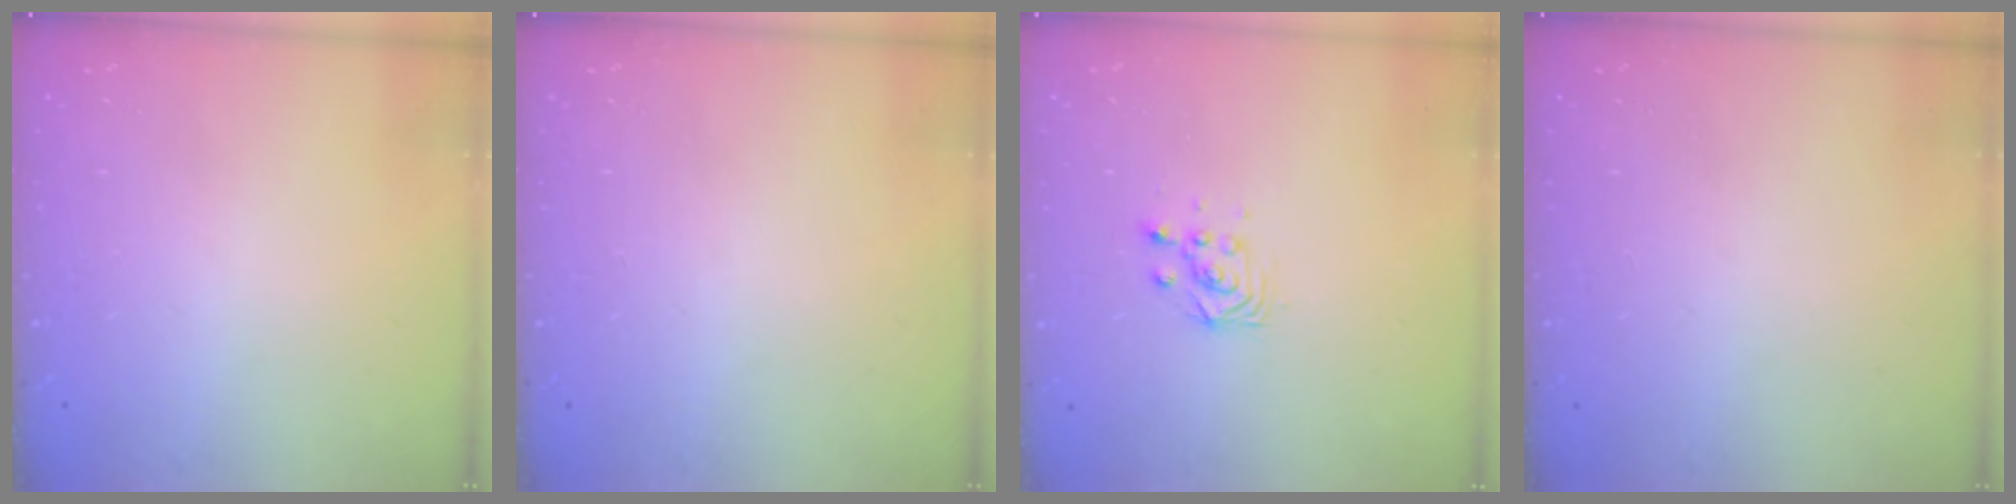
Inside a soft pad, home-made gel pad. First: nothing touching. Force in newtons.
{"total": 0.0}
{"total": 2.9, "press": 2.9, "slide": 0.4}
{"total": 0.0}